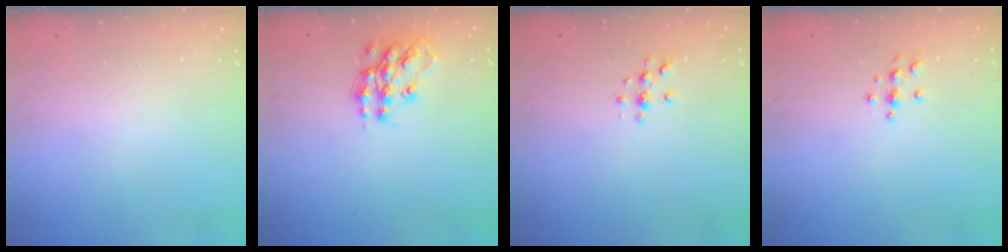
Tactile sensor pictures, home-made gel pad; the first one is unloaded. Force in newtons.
{"total": 13.4, "press": 13.4, "slide": 0.9}
{"total": 4.9, "press": 4.9, "slide": 0.5}
{"total": 3.7, "press": 3.6, "slide": 0.5}